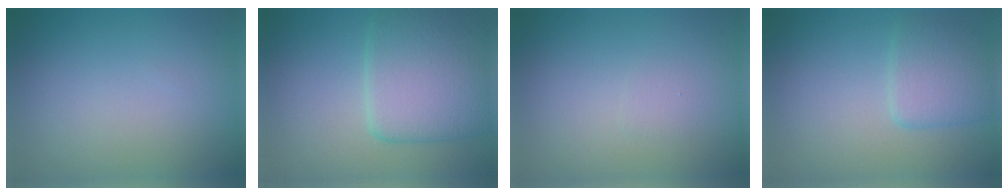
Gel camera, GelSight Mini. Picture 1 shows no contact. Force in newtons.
{"total": 6.3, "press": 6.3, "slide": 0.5}
{"total": 0.6, "press": 0.6, "slide": 0.1}
{"total": 2.8, "press": 2.8, "slide": 0.1}